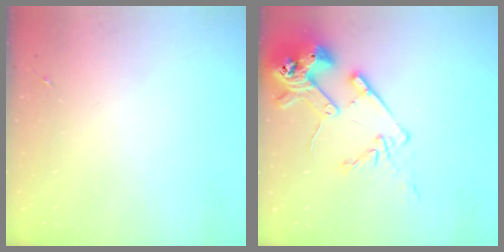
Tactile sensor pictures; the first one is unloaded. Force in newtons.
{"total": 16.9, "press": 16.8, "slide": 1.8}